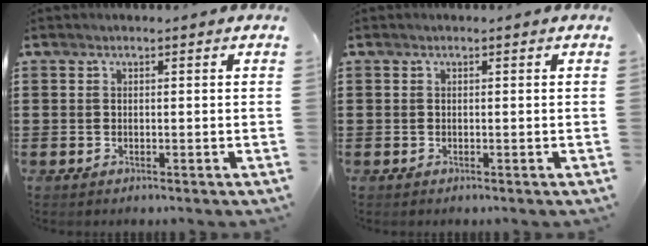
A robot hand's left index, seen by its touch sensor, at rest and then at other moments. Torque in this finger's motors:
{"motor_torque": [0.01, 0.01, 0.00, 0.00]}